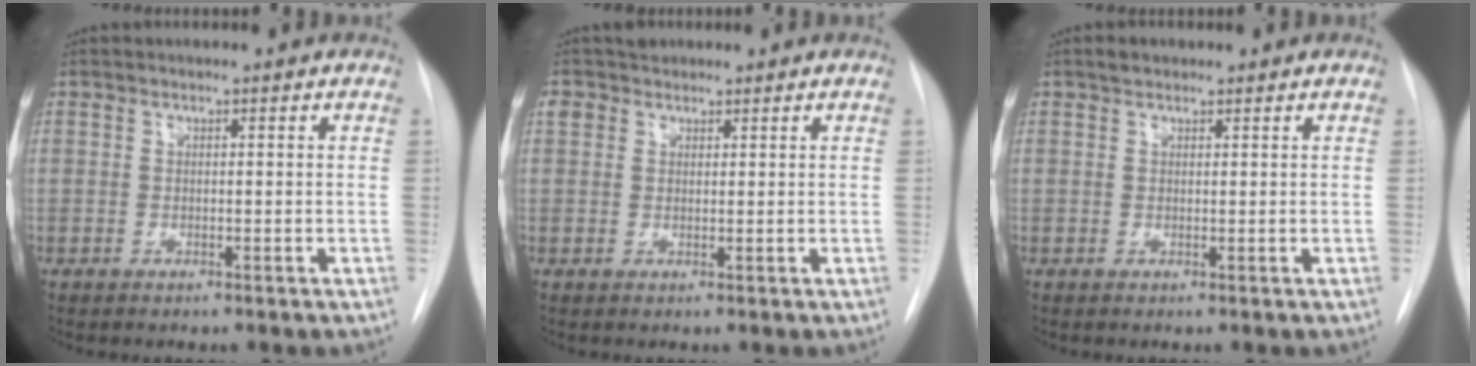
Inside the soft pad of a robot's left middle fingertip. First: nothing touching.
{"total": 2.0, "force": [1.5, 1.3, -0.1], "torque": [0.001, 0.015, 0.025]}
{"total": 1.4, "force": [1.1, 0.8, 0.4], "torque": [-0.013, 0.006, 0.015]}